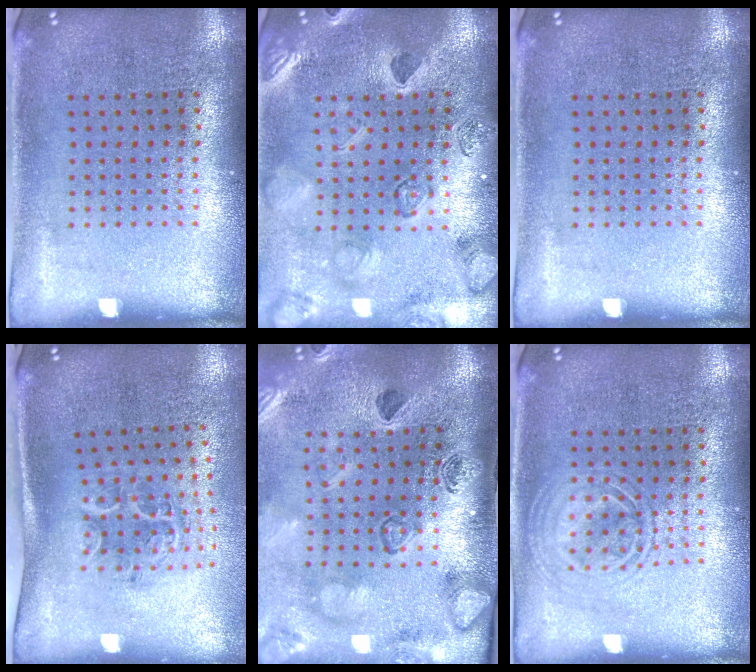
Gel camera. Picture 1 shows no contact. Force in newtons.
{"total": 2.5, "press": 2.4, "slide": 0.5}
{"total": 0.0}
{"total": 1.3, "press": 1.2, "slide": 0.4}
{"total": 2.7, "press": 2.5, "slide": 1.0}
{"total": 2.3, "press": 2.3, "slide": 0.3}